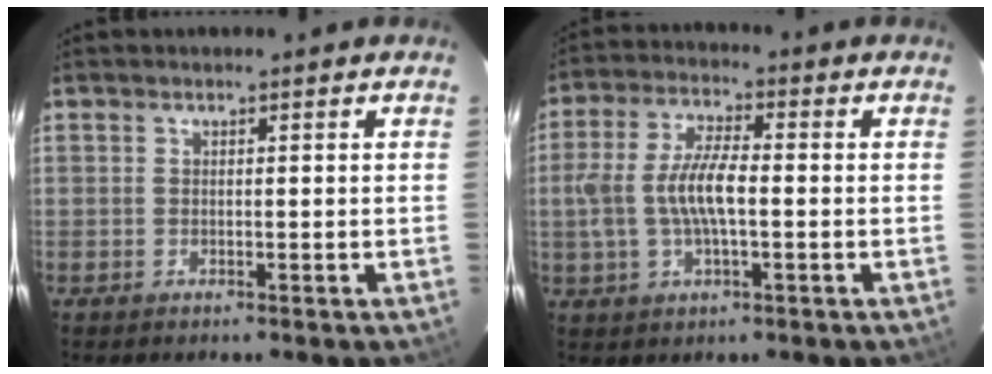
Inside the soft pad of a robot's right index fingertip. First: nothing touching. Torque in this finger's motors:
{"motor_torque": [1.32, -0.34, 0.57, 0.18]}